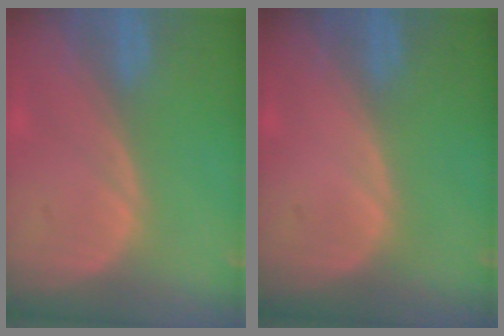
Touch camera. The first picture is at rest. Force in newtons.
{"total": 0.0}